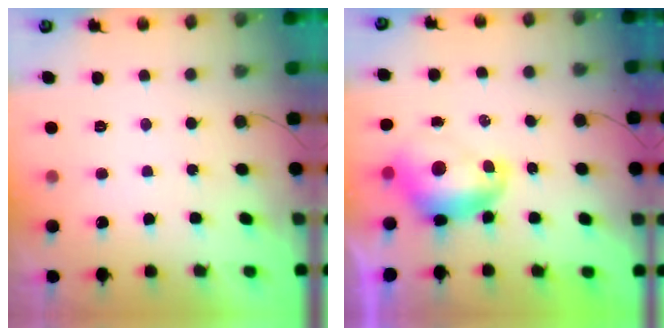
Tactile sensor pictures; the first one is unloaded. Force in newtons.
{"total": 8.9, "press": 8.9, "slide": 1.0}